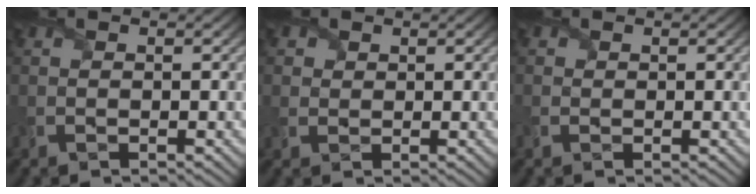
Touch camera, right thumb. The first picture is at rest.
{"total": 2.5, "force": [1.2, 2.0, 0.6], "torque": [-0.027, -0.007, 0.022]}
{"total": 0.9, "force": [0.1, 0.9, 0.1], "torque": [0.000, -0.004, 0.001]}